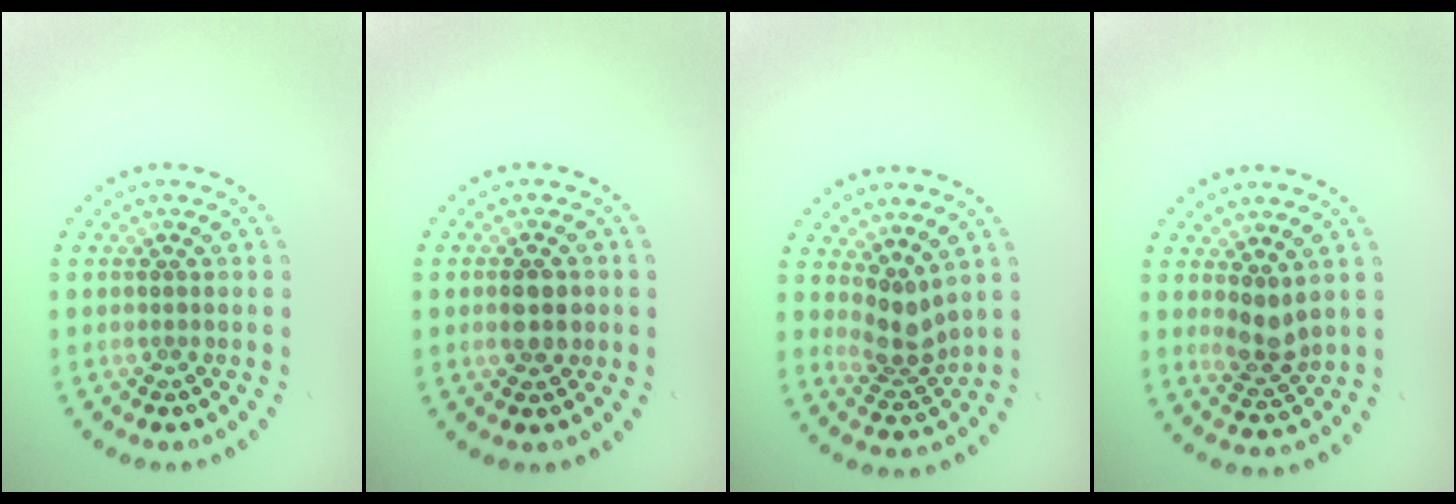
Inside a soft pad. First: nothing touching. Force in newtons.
{"total": 2.8, "press": 2.8, "slide": 0.2}
{"total": 2.9, "press": 2.2, "slide": 1.8}
{"total": 2.6, "press": 2.4, "slide": 1.2}